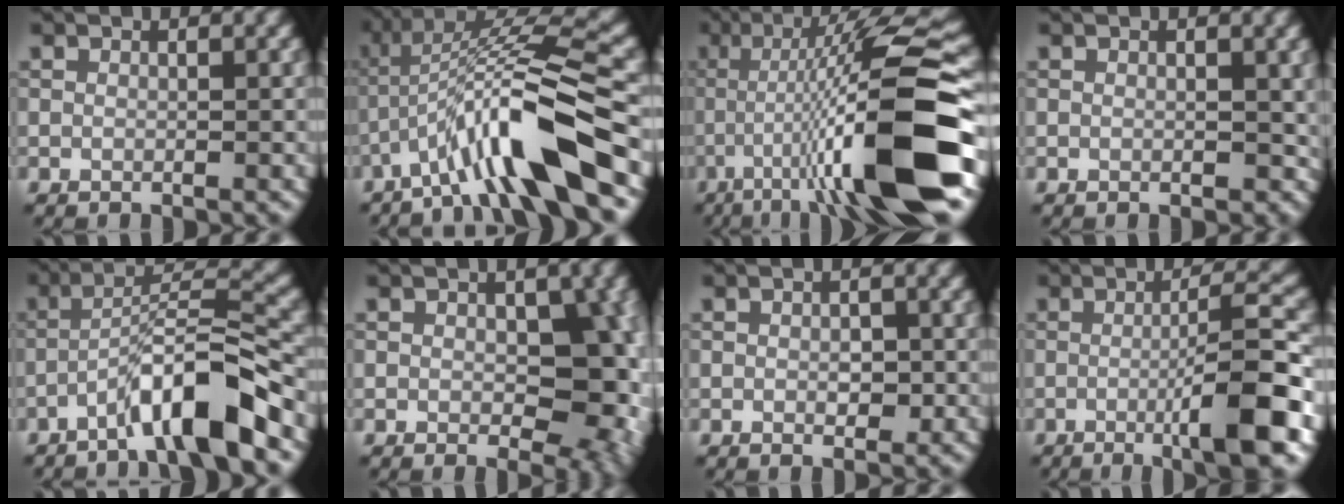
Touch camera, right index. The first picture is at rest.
{"total": 10.3, "force": [-5.0, 1.3, 8.9], "torque": [-0.154, 0.021, -0.087]}
{"total": 13.6, "force": [-4.2, 1.8, 12.8], "torque": [-0.187, 0.021, -0.067]}
{"total": 1.3, "force": [0.1, 0.8, 1.1], "torque": [-0.011, -0.003, 0.001]}
{"total": 7.8, "force": [-4.6, 1.0, 6.2], "torque": [-0.103, 0.023, -0.083]}
{"total": 9.4, "force": [-0.1, 5.7, 7.5], "torque": [-0.079, -0.013, 0.007]}
{"total": 1.6, "force": [-0.2, 0.9, 1.4], "torque": [-0.016, 0.001, -0.004]}
{"total": 8.3, "force": [-2.1, 1.1, 8.0], "torque": [-0.107, 0.014, -0.044]}